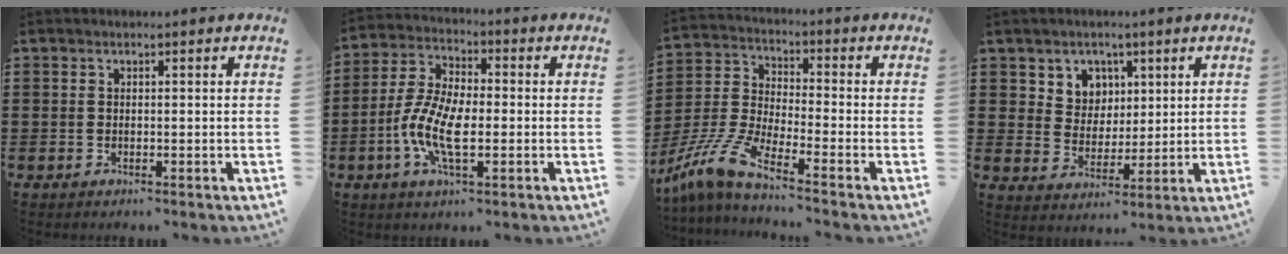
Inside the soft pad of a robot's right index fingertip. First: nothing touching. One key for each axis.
{"total": 9.5, "fx": -2.6, "fy": 3.8, "fz": 8.3, "tx": -0.202, "ty": -0.017, "tz": -0.056}
{"total": 7.5, "fx": -6.1, "fy": 0.6, "fz": 4.4, "tx": -0.120, "ty": -0.014, "tz": -0.129}
{"total": 5.2, "fx": 2.7, "fy": 4.4, "fz": 0.5, "tx": -0.030, "ty": 0.005, "tz": 0.047}